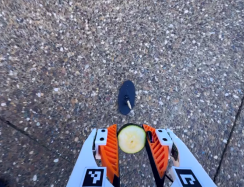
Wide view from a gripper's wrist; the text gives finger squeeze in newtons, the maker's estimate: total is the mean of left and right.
{"total": 10.2, "left": 10.2, "right": 10.3}